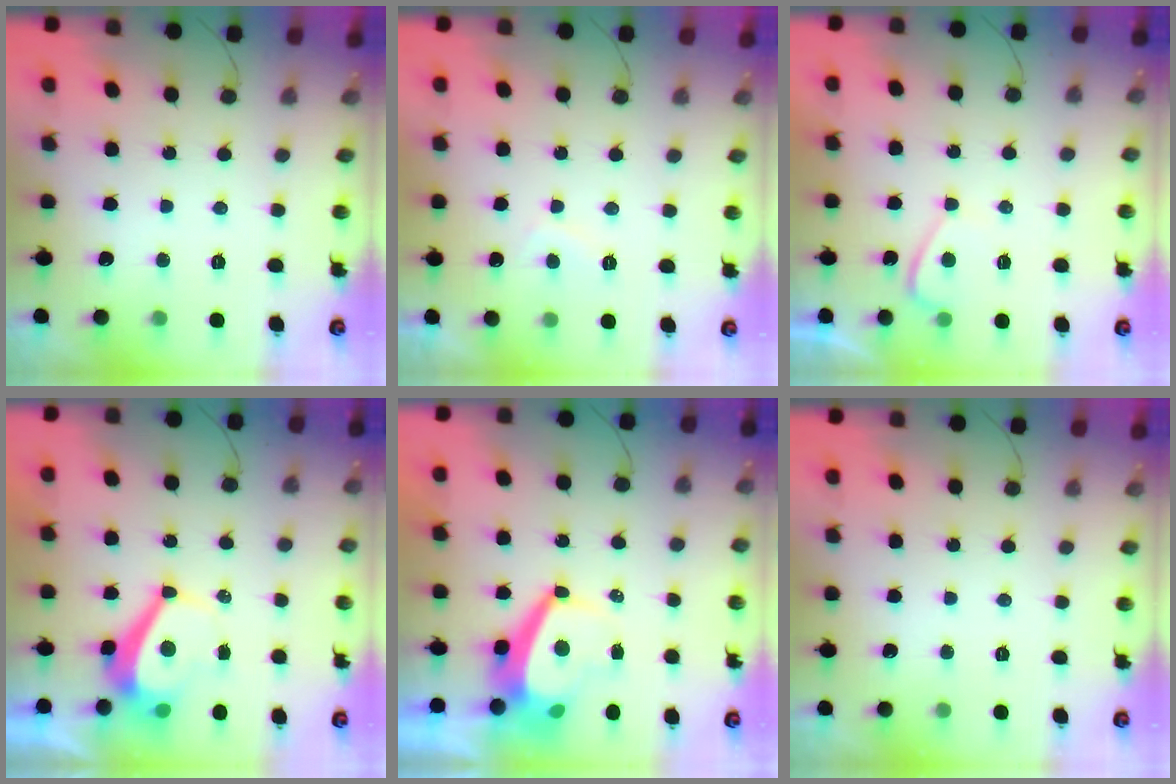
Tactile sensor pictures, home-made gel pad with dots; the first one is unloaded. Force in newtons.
{"total": 1.6, "press": 1.5, "slide": 0.6}
{"total": 0.0}
{"total": 4.3, "press": 4.3, "slide": 0.1}
{"total": 6.7, "press": 6.7, "slide": 0.8}
{"total": 0.0}